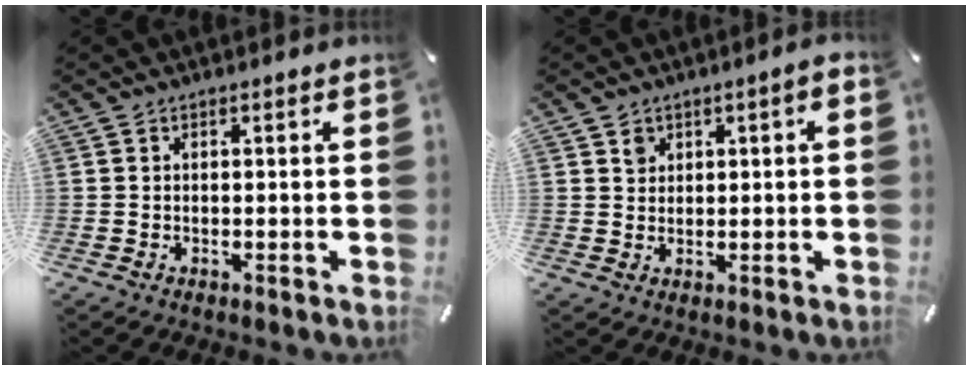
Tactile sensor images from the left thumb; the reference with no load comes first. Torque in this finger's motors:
{"motor_torque": [0.32, 0.38, 0.21, -0.22, 0.02]}